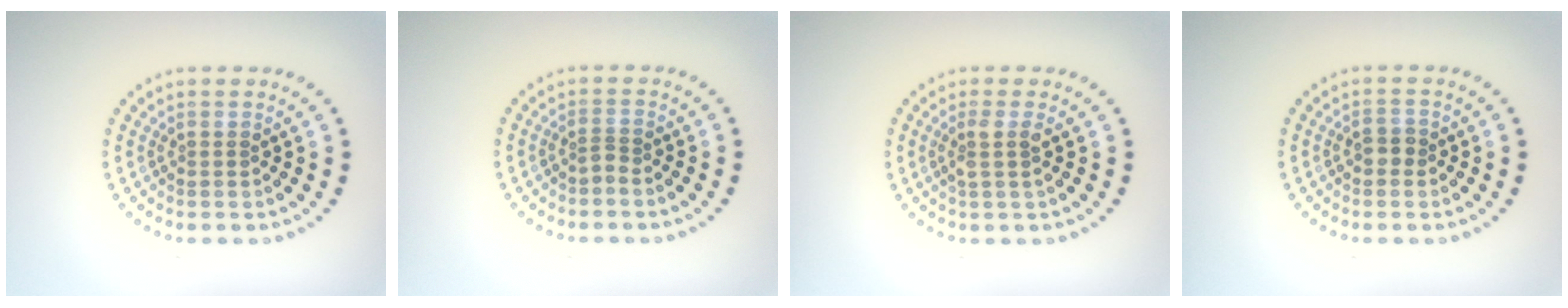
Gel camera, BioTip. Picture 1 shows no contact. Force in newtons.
{"total": 0.7, "press": 0.3, "slide": 0.6}
{"total": 1.6, "press": 1.3, "slide": 1.0}
{"total": 1.4, "press": 1.3, "slide": 0.4}